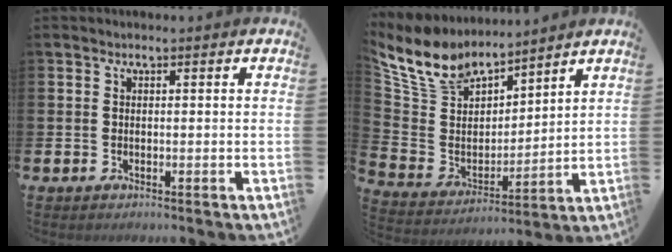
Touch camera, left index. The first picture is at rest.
{"total": 9.2, "force": [8.2, 3.7, 1.8], "torque": [-0.087, -0.056, 0.151]}